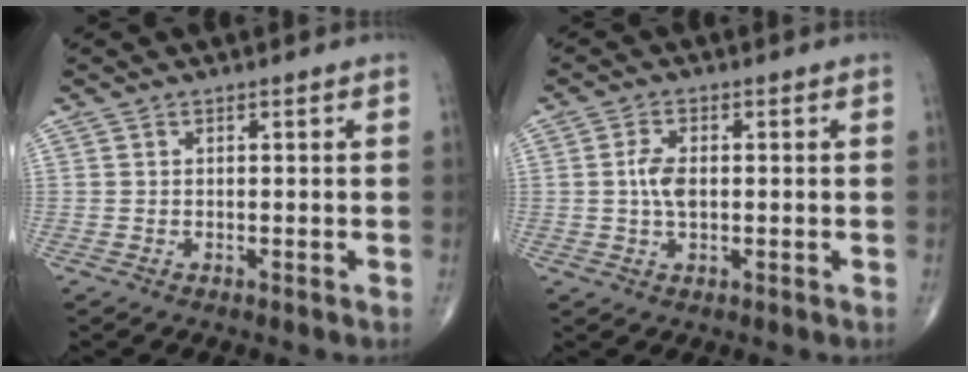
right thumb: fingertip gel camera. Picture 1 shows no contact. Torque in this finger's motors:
{"motor_torque": [0.41, 0.27, 0.15, -0.32, 0.04]}